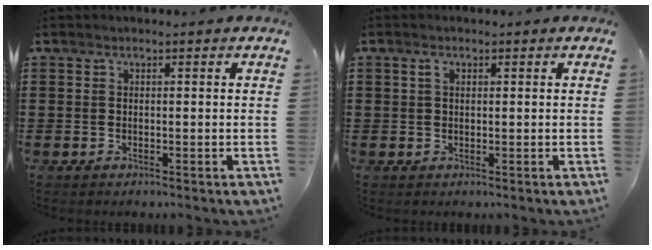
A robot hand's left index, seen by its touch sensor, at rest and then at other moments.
{"total": 1.3, "force": [0.5, 0.9, 0.8], "torque": [-0.019, 0.008, 0.008]}